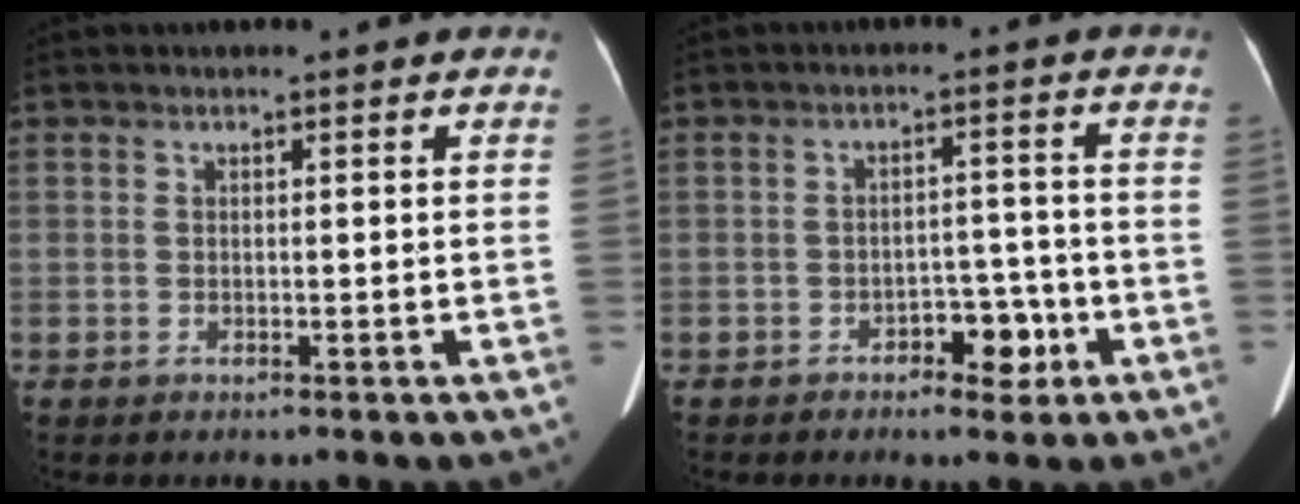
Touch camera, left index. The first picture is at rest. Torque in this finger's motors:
{"motor_torque": [0.06, 0.06, 0.01, 0.01]}